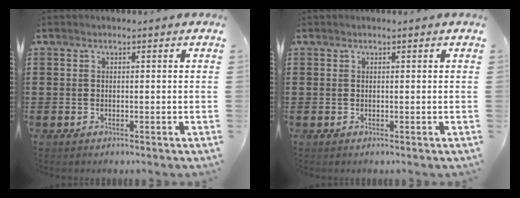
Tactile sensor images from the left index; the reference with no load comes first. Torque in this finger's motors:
{"motor_torque": [-0.43, -0.57, -0.14, -0.11]}